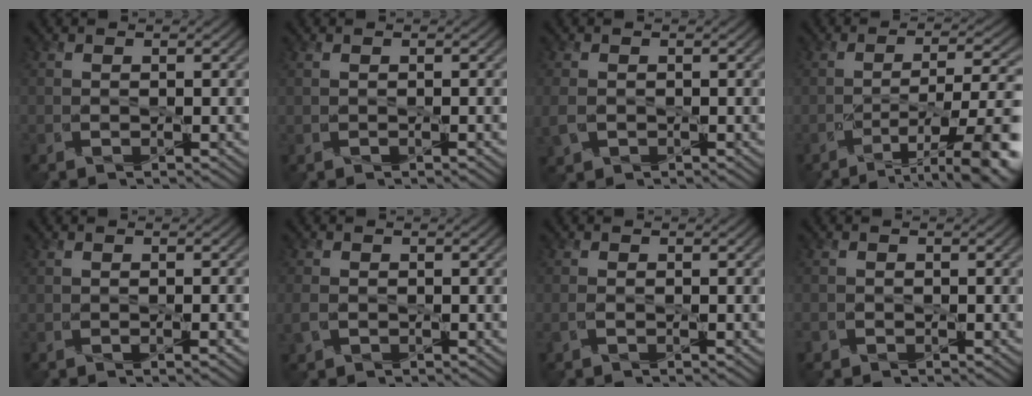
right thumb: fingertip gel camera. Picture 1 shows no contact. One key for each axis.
{"total": 0.0}
{"total": 1.9, "fx": -0.3, "fy": 1.6, "fz": 0.9, "tx": -0.032, "ty": -0.003, "tz": -0.007}
{"total": 10.3, "fx": -5.5, "fy": 2.6, "fz": 8.3, "tx": -0.122, "ty": 0.003, "tz": -0.078}
{"total": 0.9, "fx": -0.4, "fy": 0.1, "fz": 0.8, "tx": -0.009, "ty": -0.001, "tz": -0.002}
{"total": 1.6, "fx": -0.3, "fy": 1.3, "fz": 0.9, "tx": -0.029, "ty": -0.003, "tz": -0.005}
{"total": 0.6, "fx": -0.3, "fy": 0.3, "fz": 0.4, "tx": -0.011, "ty": 0.002, "tz": -0.007}
{"total": 0.6, "fx": -0.4, "fy": 0.5, "fz": -0.1, "tx": 0.006, "ty": 0.000, "tz": -0.009}